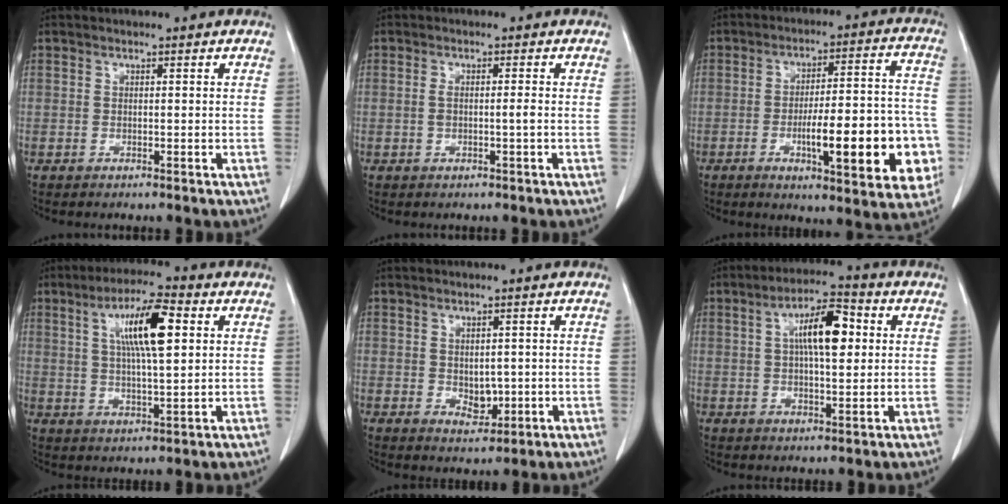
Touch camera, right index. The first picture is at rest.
{"total": 1.8, "force": [-0.3, 0.1, 1.8], "torque": [-0.036, 0.001, -0.004]}
{"total": 17.7, "force": [-5.2, 3.9, 16.5], "torque": [-0.193, 0.021, -0.061]}
{"total": 10.6, "force": [3.2, 1.8, 9.9], "torque": [-0.177, 0.013, 0.055]}
{"total": 3.1, "force": [-0.1, 2.1, 2.4], "torque": [-0.034, -0.007, 0.009]}
{"total": 9.3, "force": [2.1, 2.7, 8.7], "torque": [-0.153, 0.020, 0.033]}